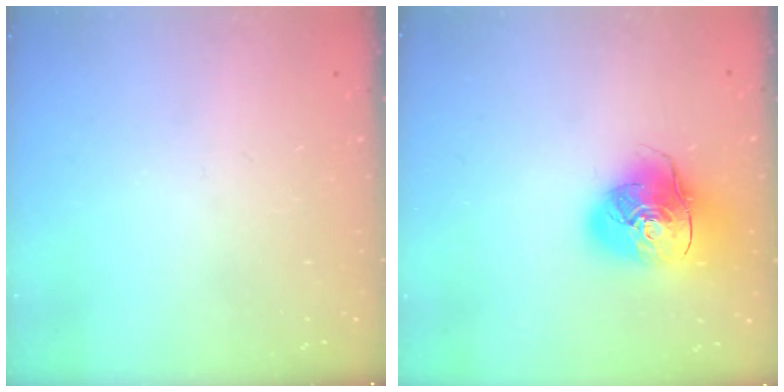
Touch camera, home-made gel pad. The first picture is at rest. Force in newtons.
{"total": 15.6, "press": 15.4, "slide": 2.2}